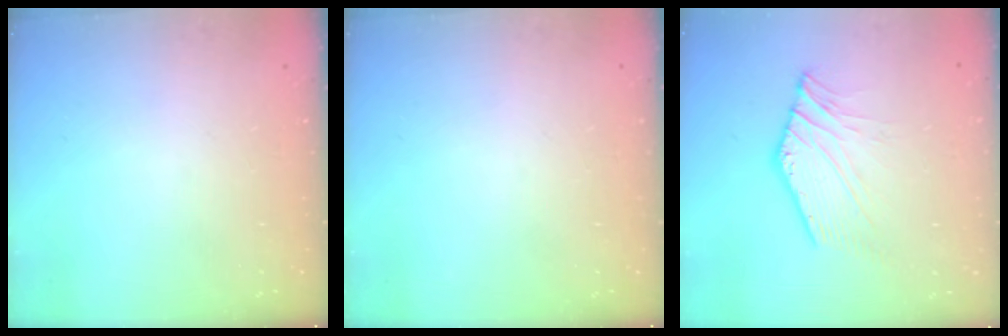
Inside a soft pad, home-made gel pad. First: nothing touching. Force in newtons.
{"total": 0.0}
{"total": 6.4, "press": 6.3, "slide": 1.3}